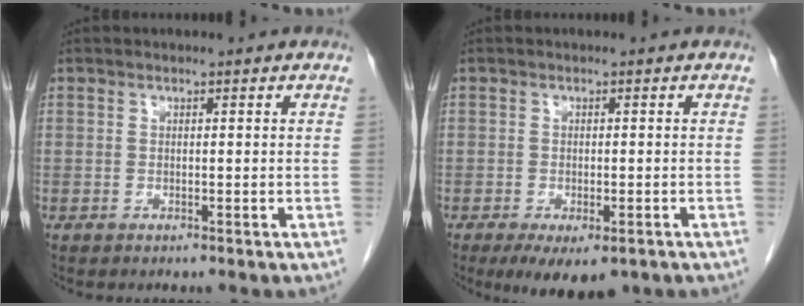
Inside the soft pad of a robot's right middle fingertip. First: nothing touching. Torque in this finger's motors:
{"motor_torque": [1.21, -0.92, 0.11, 0.10]}